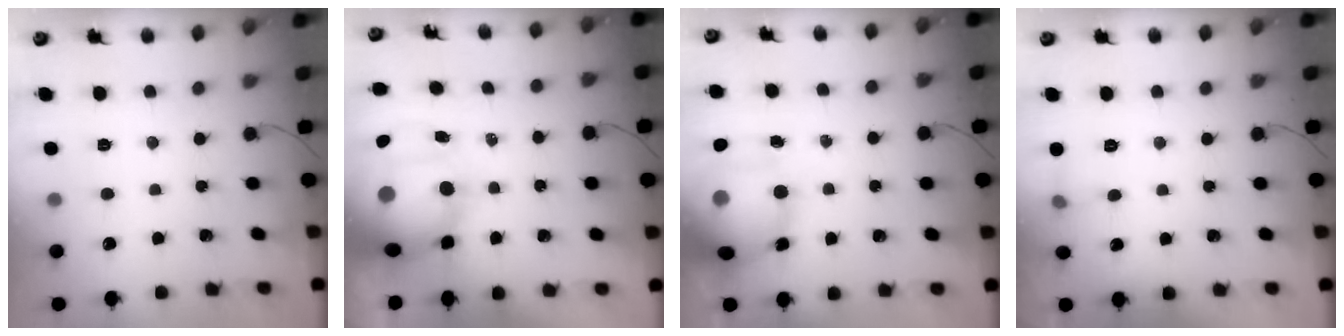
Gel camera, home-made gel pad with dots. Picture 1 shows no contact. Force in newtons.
{"total": 17.7, "press": 16.3, "slide": 6.9}
{"total": 18.6, "press": 18.2, "slide": 3.8}
{"total": 5.4, "press": 5.1, "slide": 1.8}